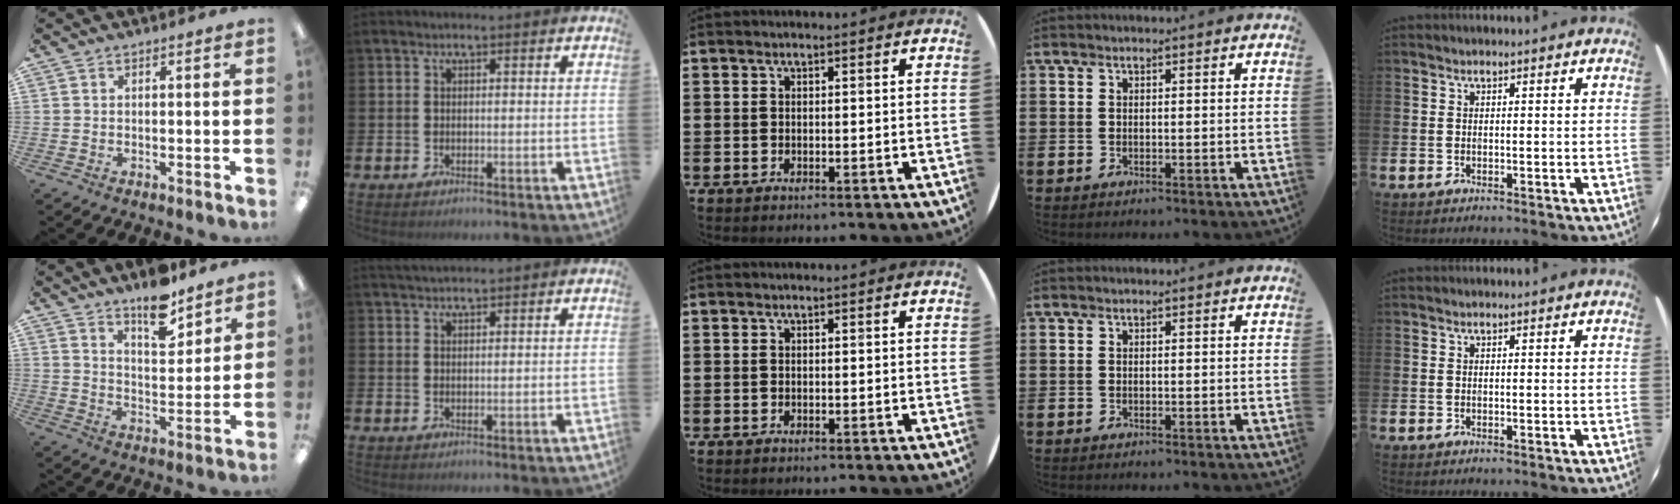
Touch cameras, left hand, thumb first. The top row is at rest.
{"thumb": {"total": 10.2, "force": [8.1, 3.7, 4.9], "torque": [-0.062, -0.052, 0.140]}, "index": {"total": 1.9, "force": [1.8, 0.3, 0.3], "torque": [-0.005, -0.001, 0.033]}}